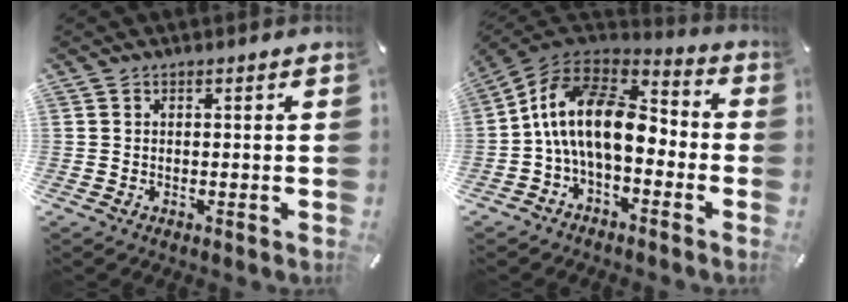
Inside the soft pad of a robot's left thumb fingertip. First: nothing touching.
{"total": 15.9, "force": [-1.6, 9.3, 12.7], "torque": [-0.258, 0.020, -0.032]}